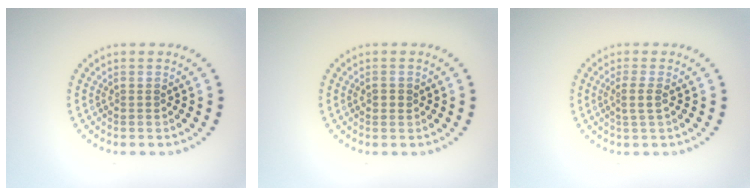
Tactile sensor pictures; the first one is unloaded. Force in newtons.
{"total": 0.8, "press": 0.8, "slide": 0.3}
{"total": 1.5, "press": 1.1, "slide": 1.0}